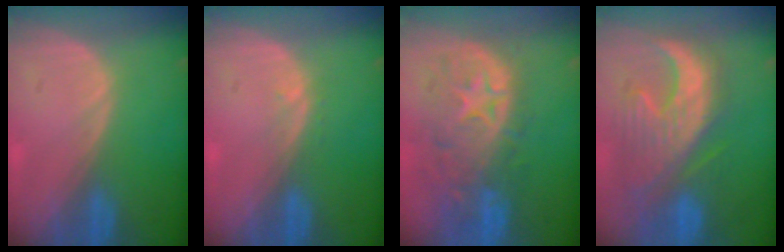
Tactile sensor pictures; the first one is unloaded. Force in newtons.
{"total": 0.7, "press": 0.7, "slide": 0.2}
{"total": 11.1, "press": 9.8, "slide": 5.2}
{"total": 11.1, "press": 10.7, "slide": 2.9}